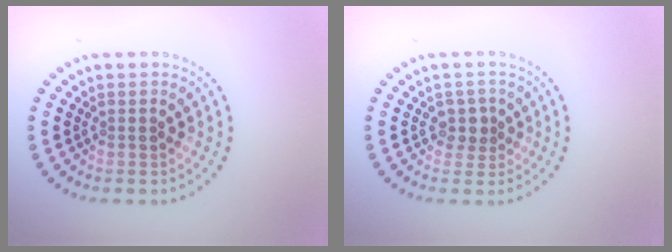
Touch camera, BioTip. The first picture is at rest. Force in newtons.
{"total": 1.8, "press": 1.5, "slide": 1.0}